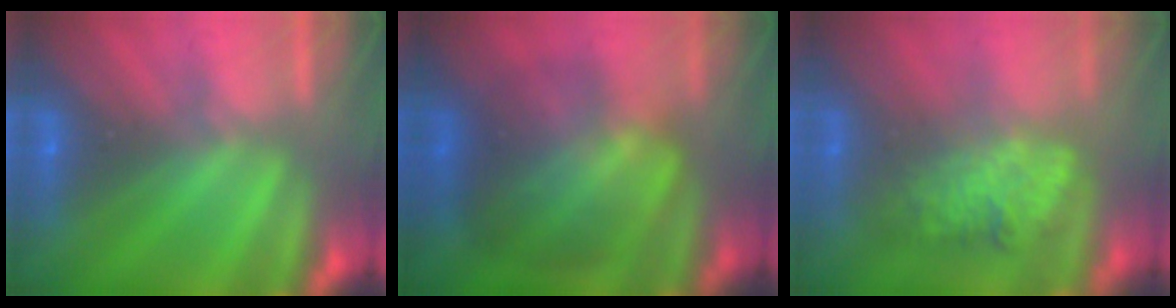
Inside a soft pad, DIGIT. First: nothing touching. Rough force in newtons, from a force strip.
{"total": 7.9}
{"total": 3.5}